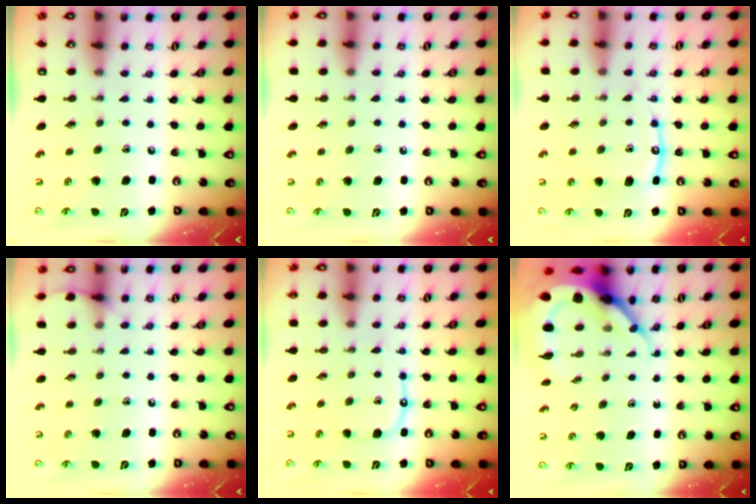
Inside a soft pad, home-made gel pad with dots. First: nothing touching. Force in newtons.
{"total": 3.7, "press": 3.7, "slide": 0.5}
{"total": 9.6, "press": 9.6, "slide": 0.8}
{"total": 6.3, "press": 6.3, "slide": 0.8}
{"total": 8.7, "press": 8.7, "slide": 0.9}
{"total": 9.7, "press": 9.7, "slide": 1.0}